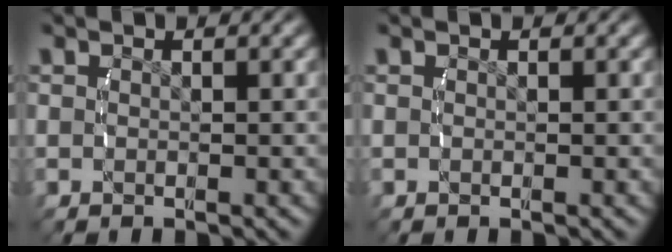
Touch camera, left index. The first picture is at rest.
{"total": 0.0}